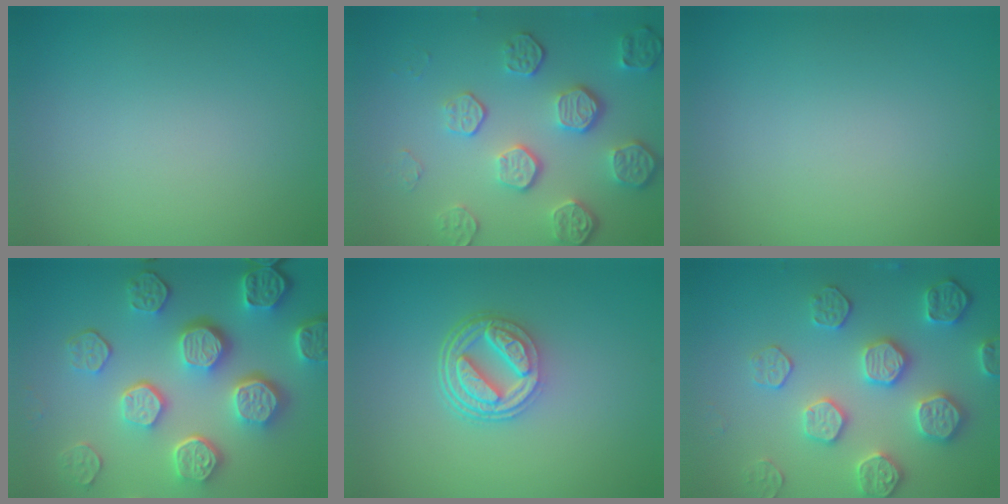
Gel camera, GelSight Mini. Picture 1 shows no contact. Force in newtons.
{"total": 5.7, "press": 4.3, "slide": 3.7}
{"total": 0.0}
{"total": 8.5, "press": 6.2, "slide": 5.8}
{"total": 5.0, "press": 3.7, "slide": 3.3}
{"total": 5.1, "press": 4.9, "slide": 1.4}